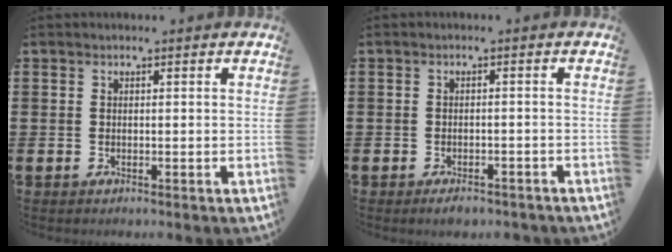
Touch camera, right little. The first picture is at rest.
{"total": 1.5, "force": [-1.3, 0.4, 0.7], "torque": [-0.006, -0.003, -0.029]}